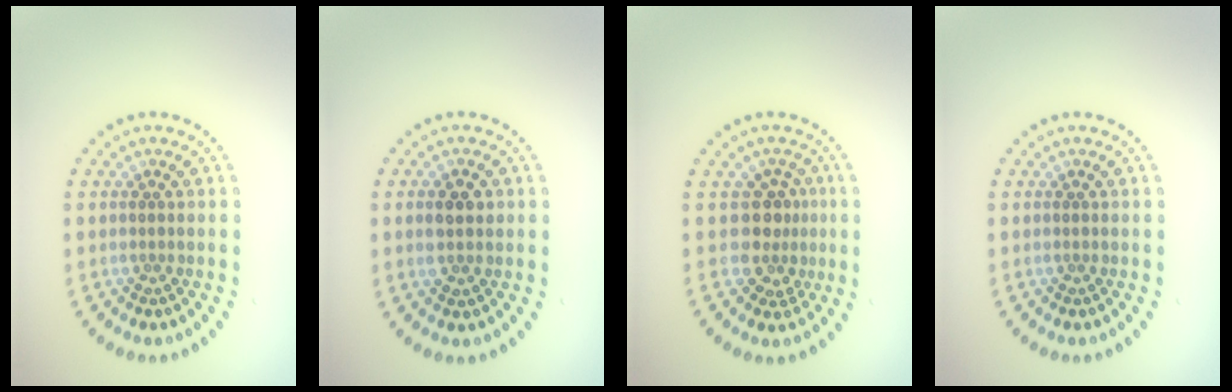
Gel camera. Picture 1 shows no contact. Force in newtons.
{"total": 2.0, "press": 2.0, "slide": 0.2}
{"total": 2.9, "press": 2.3, "slide": 1.7}
{"total": 0.0}